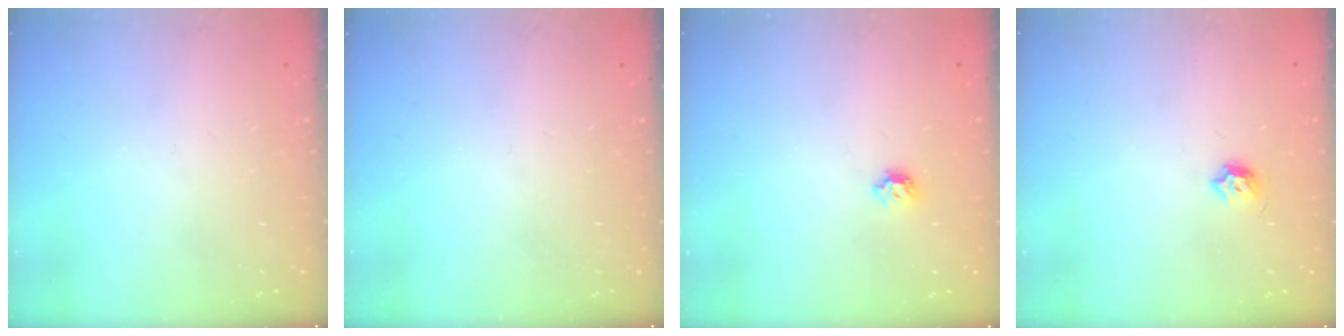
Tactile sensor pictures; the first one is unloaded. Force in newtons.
{"total": 0.0}
{"total": 5.9, "press": 5.8, "slide": 0.9}
{"total": 4.7, "press": 4.6, "slide": 1.2}